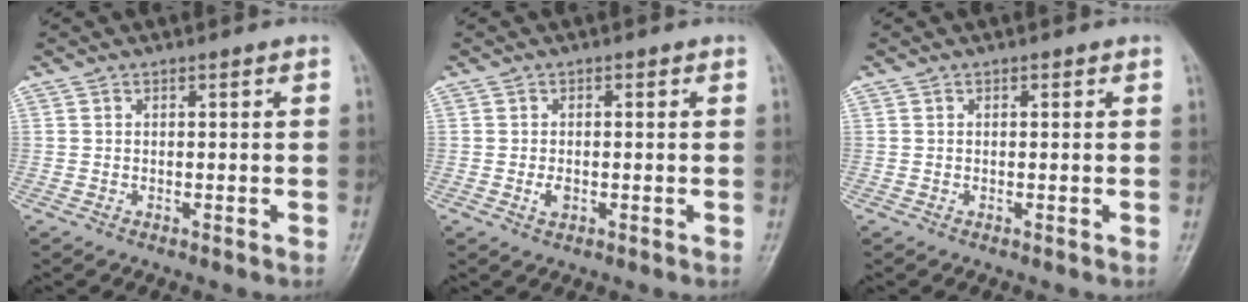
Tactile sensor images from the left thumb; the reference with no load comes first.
{"total": 1.9, "force": [-0.5, 1.3, 1.3], "torque": [-0.019, 0.000, -0.009]}
{"total": 0.0}